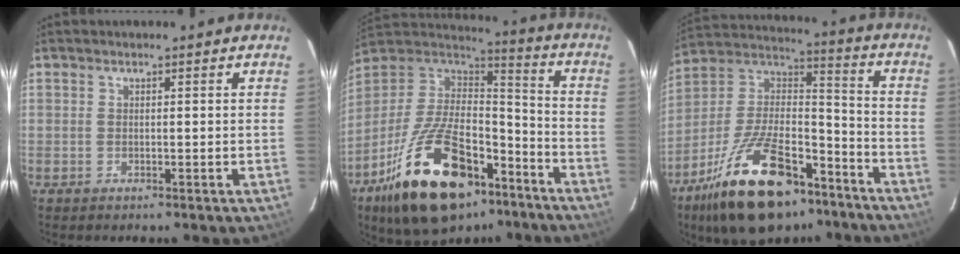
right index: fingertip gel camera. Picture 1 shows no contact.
{"total": 26.1, "force": [-15.9, 13.6, 15.6], "torque": [-0.300, 0.019, -0.237]}
{"total": 25.6, "force": [-16.1, 11.6, 16.2], "torque": [-0.314, 0.005, -0.256]}